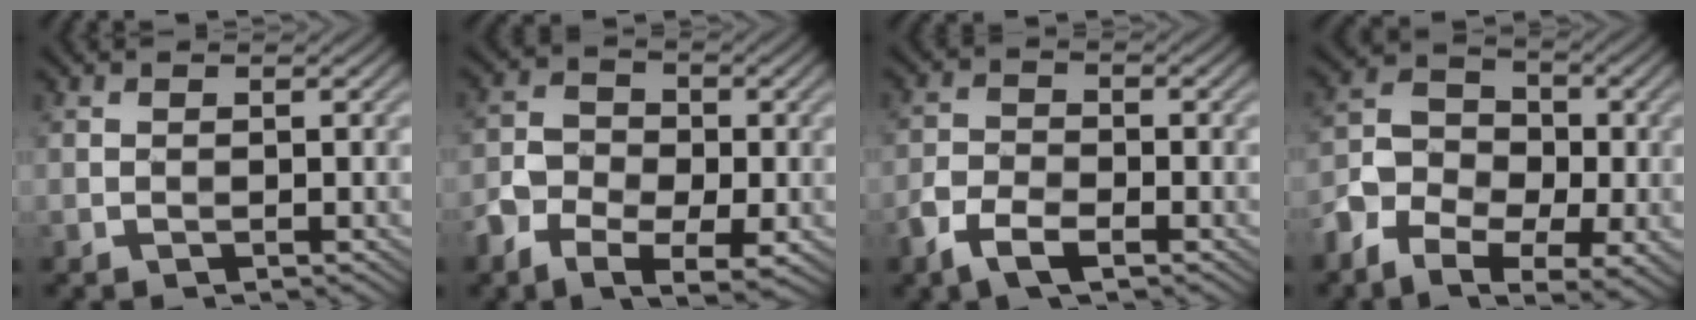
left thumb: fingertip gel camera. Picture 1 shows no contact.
{"total": 8.6, "force": [-4.3, 5.4, 5.2], "torque": [-0.107, -0.015, -0.088]}
{"total": 5.2, "force": [-3.3, 2.3, 3.4], "torque": [-0.073, -0.005, -0.072]}
{"total": 12.3, "force": [-6.0, 7.8, 7.3], "torque": [-0.155, -0.026, -0.121]}